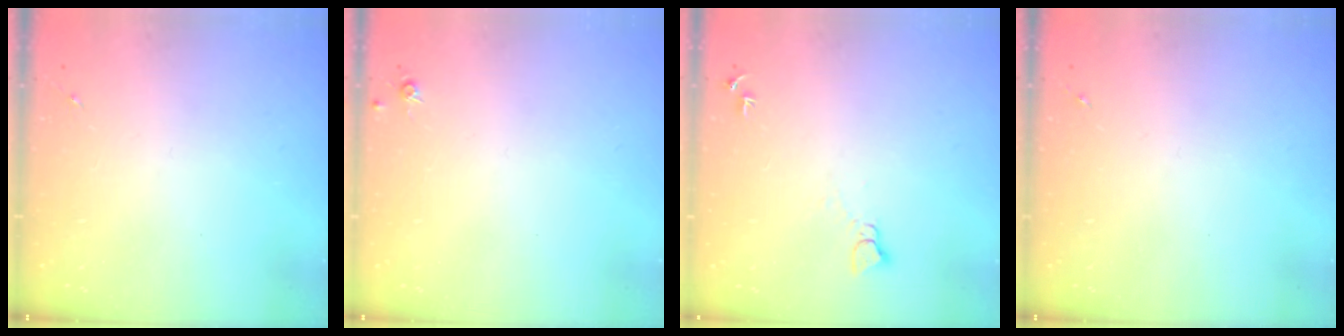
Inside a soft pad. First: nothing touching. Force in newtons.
{"total": 4.4, "press": 4.3, "slide": 0.5}
{"total": 4.6, "press": 4.6, "slide": 0.5}
{"total": 0.0}